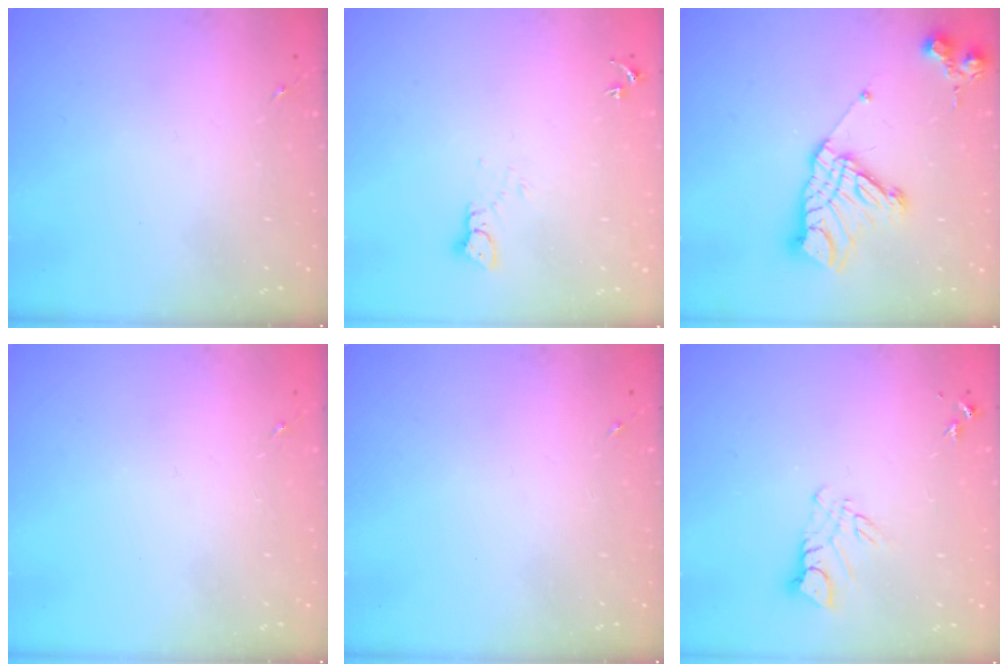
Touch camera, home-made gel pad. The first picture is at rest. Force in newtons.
{"total": 3.2, "press": 3.2, "slide": 0.4}
{"total": 16.2, "press": 16.1, "slide": 1.6}
{"total": 0.0}
{"total": 0.0}
{"total": 6.1, "press": 6.0, "slide": 0.6}